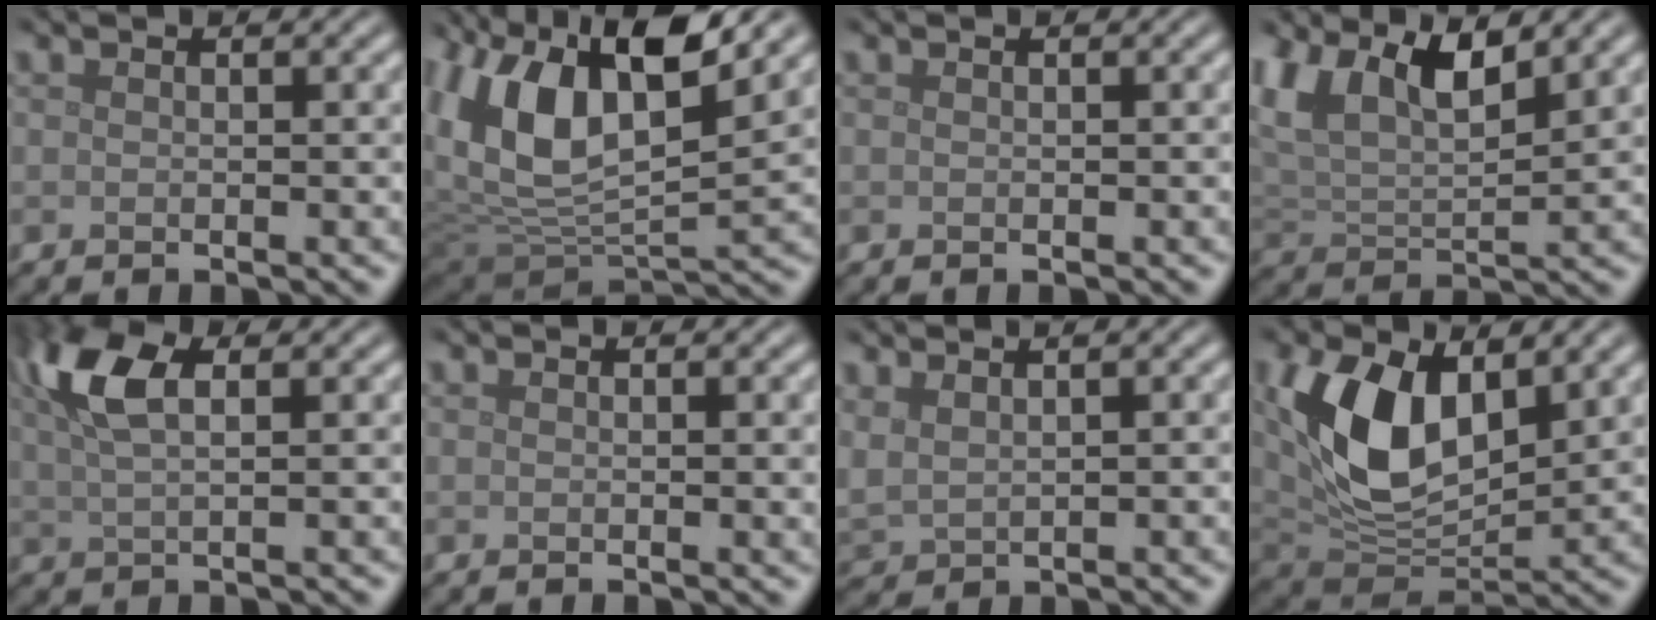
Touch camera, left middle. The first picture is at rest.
{"total": 13.4, "force": [4.6, 6.5, 10.8], "torque": [-0.223, 0.011, 0.079]}
{"total": 0.0}
{"total": 7.4, "force": [4.2, 3.3, 5.1], "torque": [-0.110, 0.008, 0.077]}
{"total": 5.5, "force": [2.4, 2.2, 4.5], "torque": [-0.096, 0.011, 0.043]}
{"total": 1.0, "force": [0.1, 0.2, 1.0], "torque": [-0.009, 0.001, 0.000]}
{"total": 2.5, "force": [1.6, 1.1, 1.6], "torque": [-0.047, 0.007, 0.042]}
{"total": 9.8, "force": [2.8, 5.4, 7.7], "torque": [-0.165, -0.008, 0.052]}